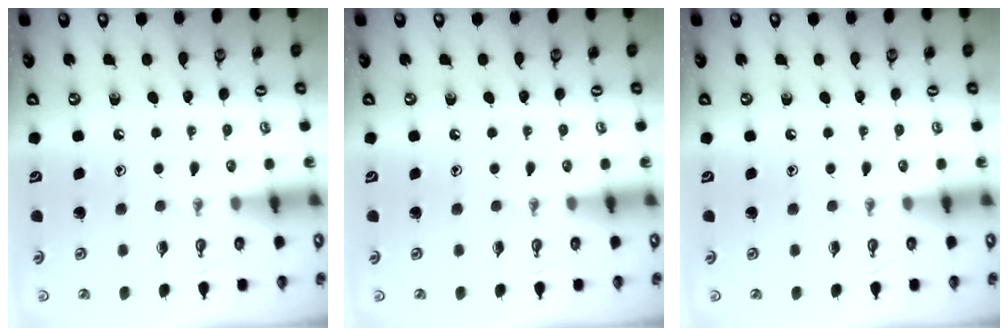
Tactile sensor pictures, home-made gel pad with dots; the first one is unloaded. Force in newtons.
{"total": 0.0}
{"total": 0.0}